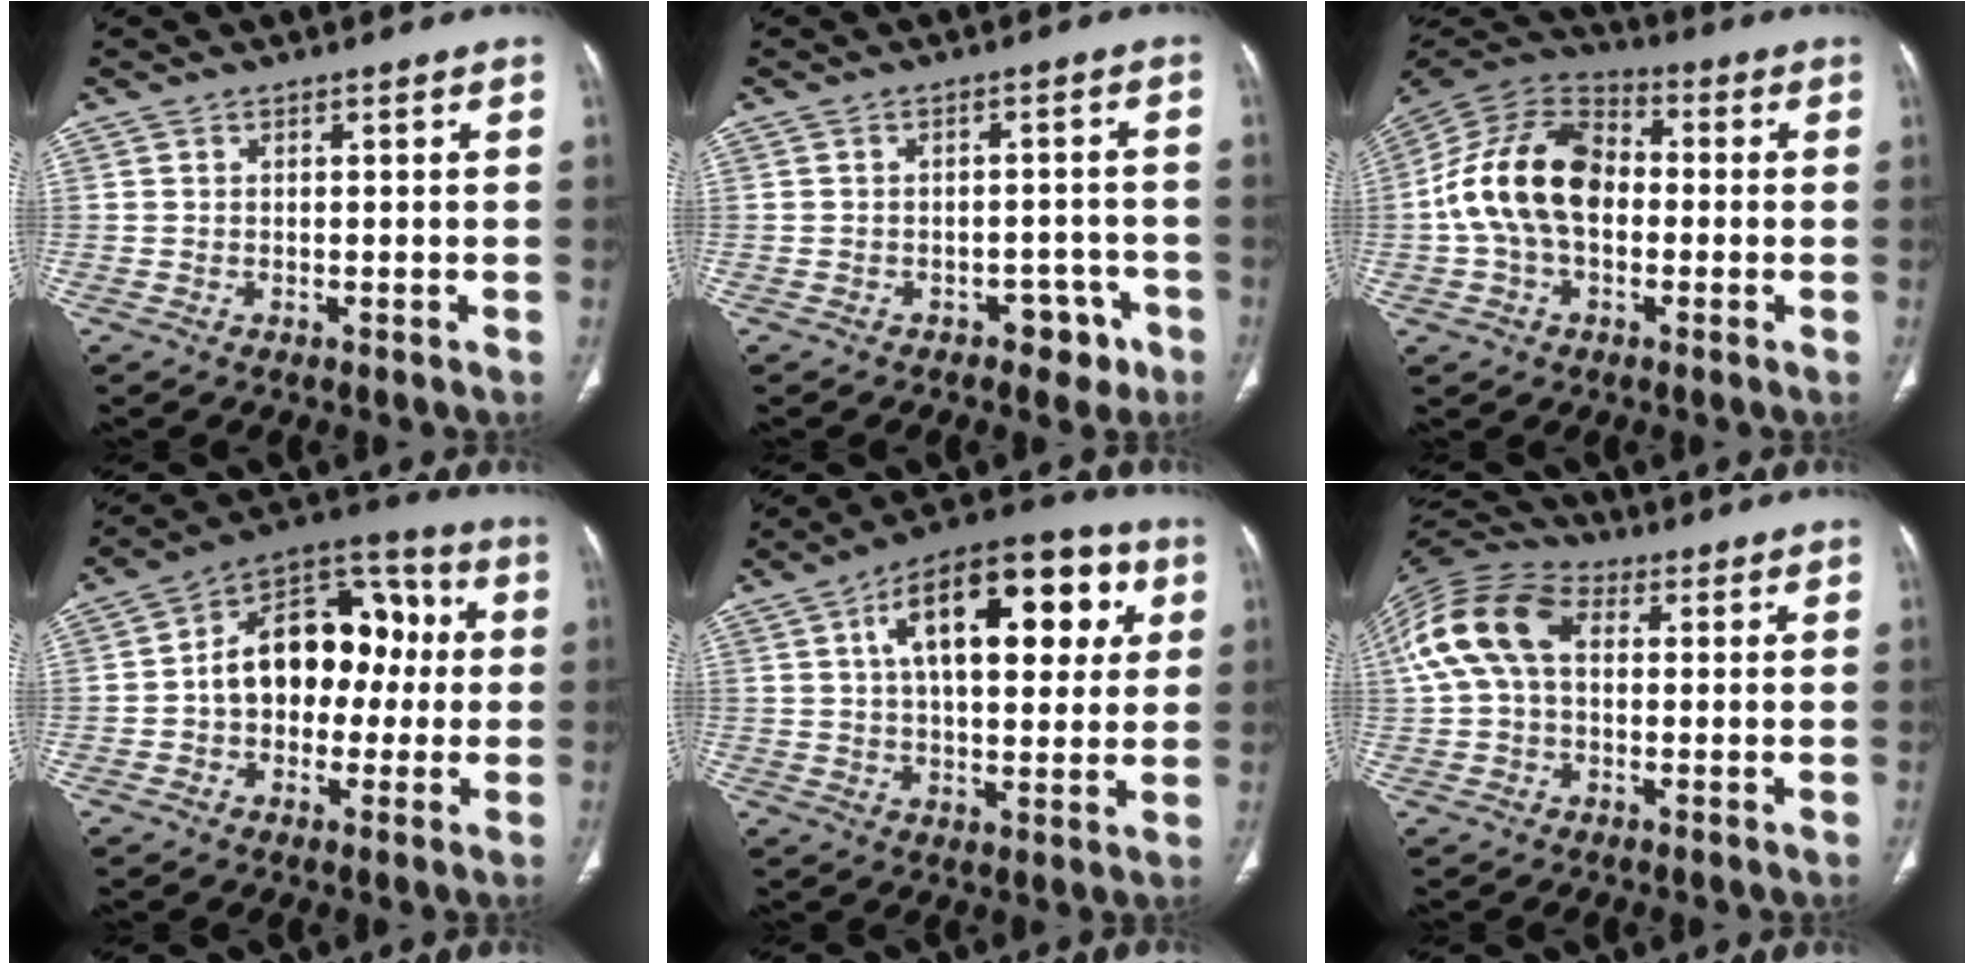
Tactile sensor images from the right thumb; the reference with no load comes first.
{"total": 5.1, "force": [-2.9, 3.4, 2.4], "torque": [-0.005, 0.029, -0.034]}
{"total": 17.4, "force": [-0.6, 11.6, 12.9], "torque": [-0.234, 0.036, -0.019]}
{"total": 18.0, "force": [0.5, 12.4, 13.1], "torque": [-0.154, 0.050, -0.001]}
{"total": 22.1, "force": [6.8, 10.7, 18.1], "torque": [-0.237, 0.013, 0.094]}
{"total": 14.4, "force": [2.5, 9.5, 10.5], "torque": [-0.217, 0.040, 0.039]}